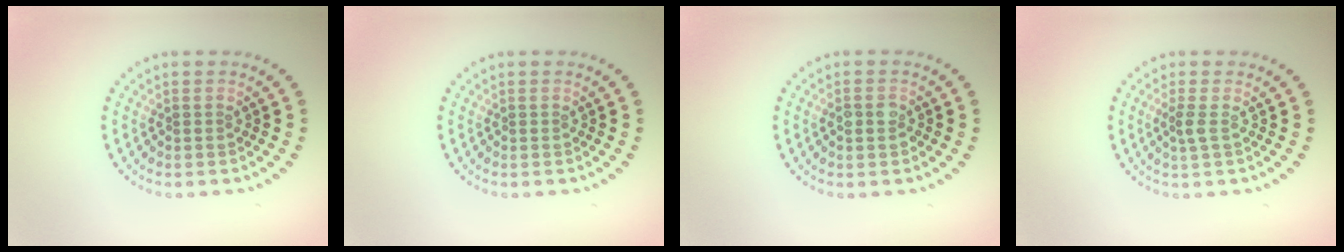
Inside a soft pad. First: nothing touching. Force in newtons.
{"total": 0.0}
{"total": 1.6, "press": 1.6, "slide": 0.3}
{"total": 1.2, "press": 1.0, "slide": 0.6}